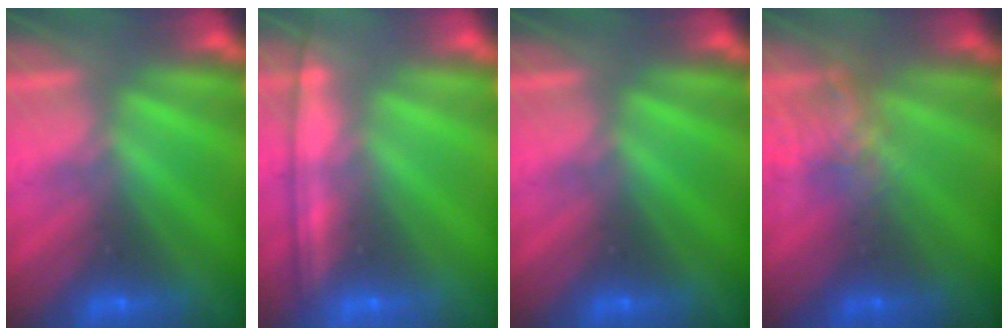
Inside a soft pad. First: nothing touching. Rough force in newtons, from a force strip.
{"total": 1.1}
{"total": 0.0}
{"total": 4.6}